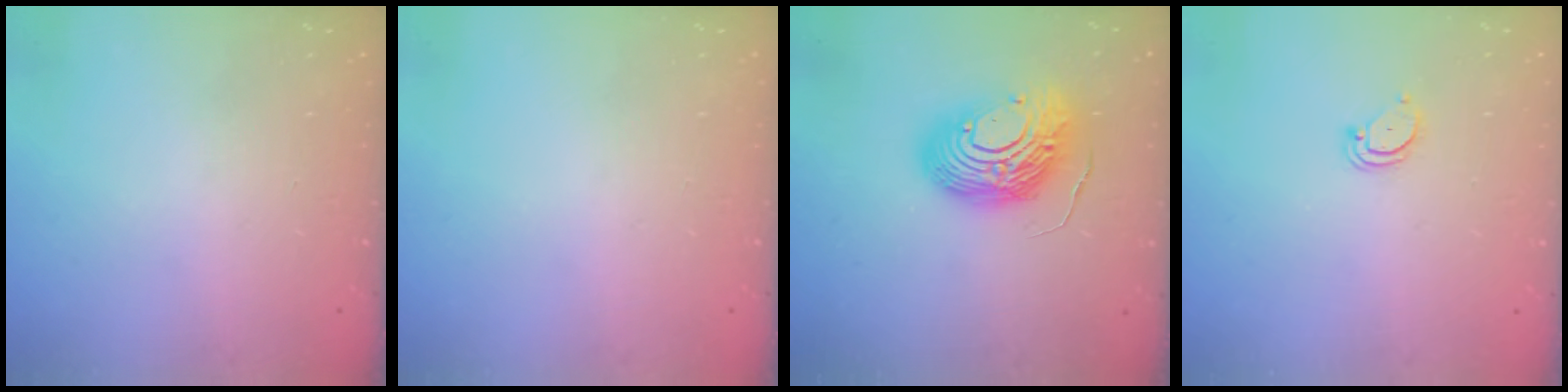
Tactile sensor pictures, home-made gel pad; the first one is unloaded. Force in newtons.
{"total": 0.0}
{"total": 17.7, "press": 17.6, "slide": 1.6}
{"total": 2.7, "press": 2.7, "slide": 0.2}